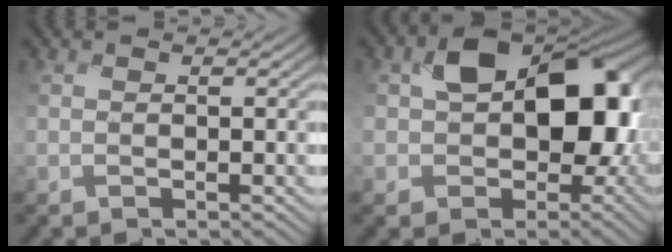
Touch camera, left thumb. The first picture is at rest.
{"total": 13.8, "force": [0.5, 9.7, 9.8], "torque": [-0.136, -0.010, 0.011]}